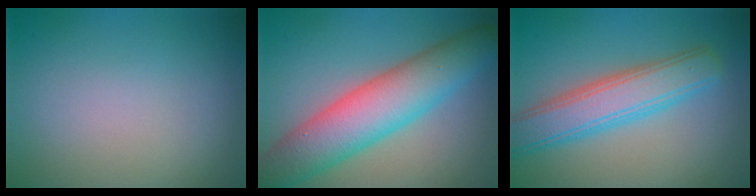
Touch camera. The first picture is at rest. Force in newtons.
{"total": 8.7, "press": 8.7, "slide": 0.5}
{"total": 5.6, "press": 5.6, "slide": 0.1}